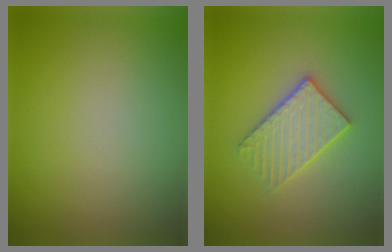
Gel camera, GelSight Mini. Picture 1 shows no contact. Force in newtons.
{"total": 3.1, "press": 3.1, "slide": 0.4}